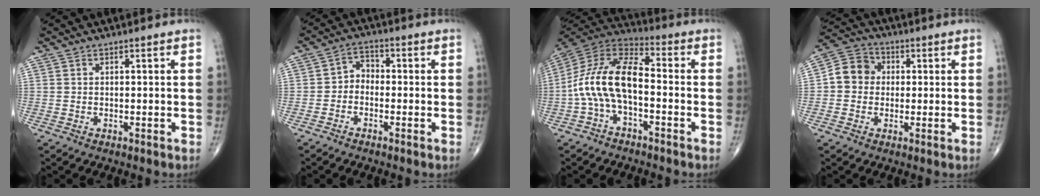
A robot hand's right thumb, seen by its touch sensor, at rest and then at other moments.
{"total": 3.6, "force": [-1.1, 2.8, 2.0], "torque": [-0.013, 0.022, -0.034]}
{"total": 13.7, "force": [-2.6, 6.7, 11.7], "torque": [-0.226, 0.050, -0.060]}
{"total": 7.3, "force": [0.2, 6.5, 3.3], "torque": [-0.038, 0.020, -0.012]}